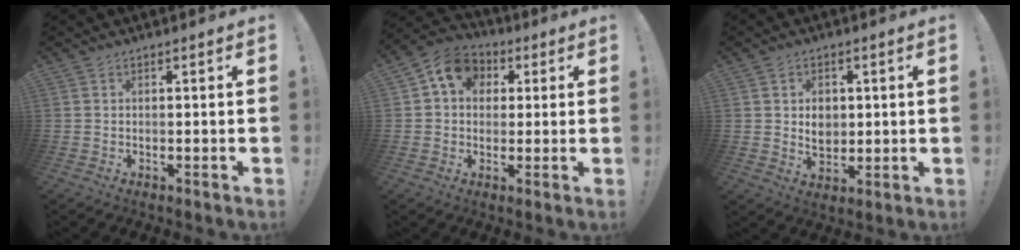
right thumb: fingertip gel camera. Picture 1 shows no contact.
{"total": 9.9, "force": [2.8, 8.2, 4.7], "torque": [-0.064, 0.000, 0.055]}
{"total": 6.2, "force": [1.3, 5.2, 3.0], "torque": [-0.036, -0.005, 0.023]}